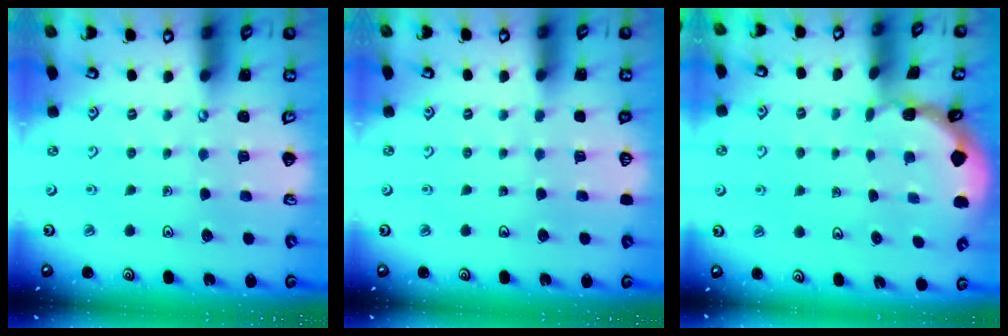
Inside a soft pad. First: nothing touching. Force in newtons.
{"total": 0.0}
{"total": 0.8, "press": 0.8, "slide": 0.1}